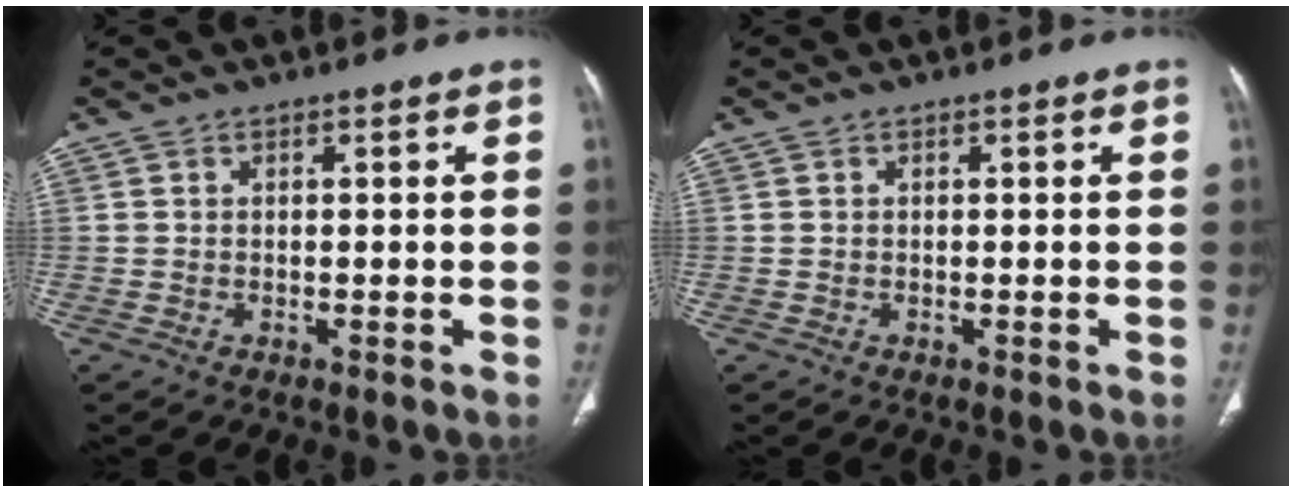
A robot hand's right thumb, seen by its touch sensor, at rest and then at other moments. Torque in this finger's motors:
{"motor_torque": [0.18, 0.18, -0.06, -0.05, 0.01]}